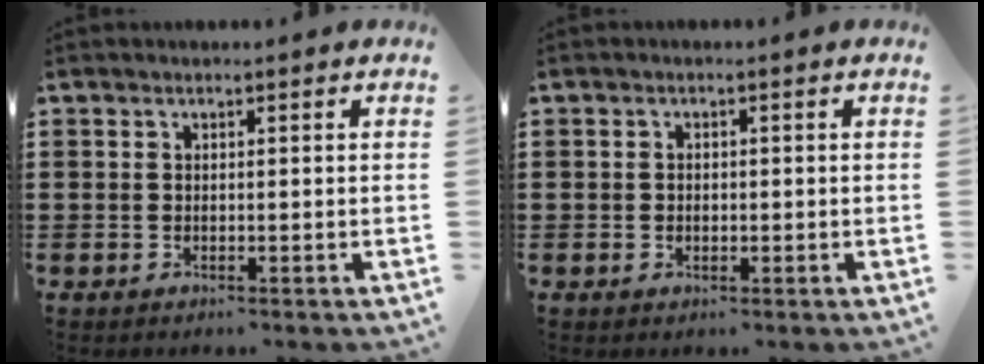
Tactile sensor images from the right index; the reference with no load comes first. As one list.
[{"total": 0.7, "force": [-0.1, 0.6, 0.4], "torque": [-0.009, 0.003, -0.002]}]